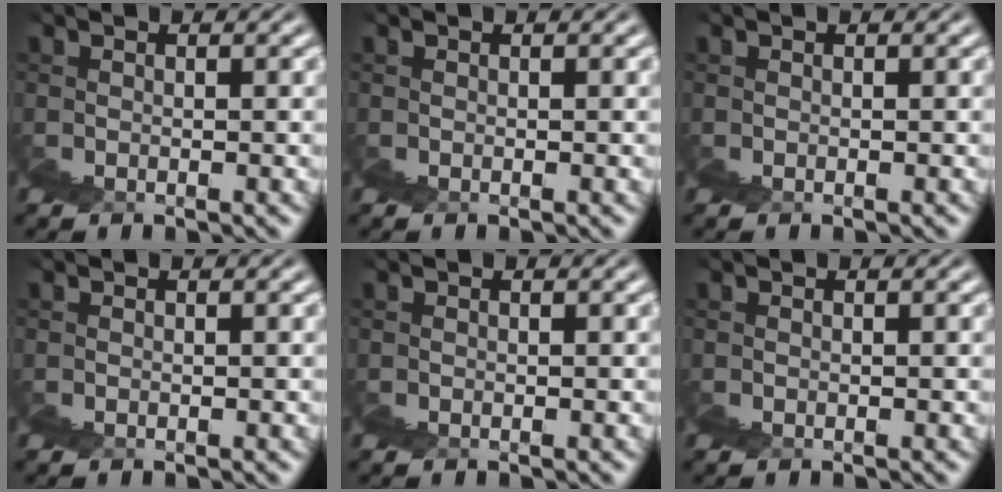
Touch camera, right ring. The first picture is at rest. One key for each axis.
{"total": 0.0}
{"total": 0.0}
{"total": 0.0}
{"total": 0.0}
{"total": 0.0}